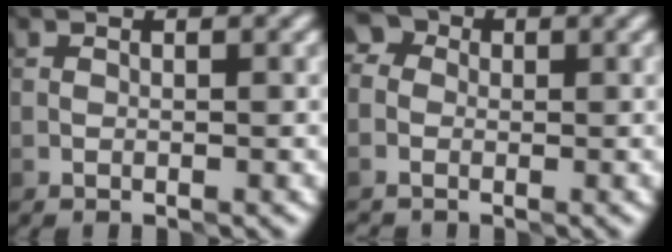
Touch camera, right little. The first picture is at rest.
{"total": 2.9, "force": [-0.9, 2.7, 0.5], "torque": [0.007, 0.023, -0.029]}